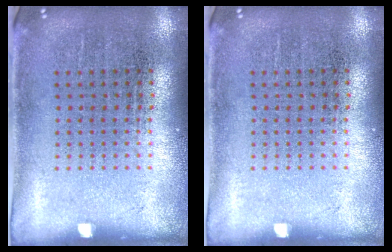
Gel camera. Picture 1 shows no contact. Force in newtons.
{"total": 0.0}